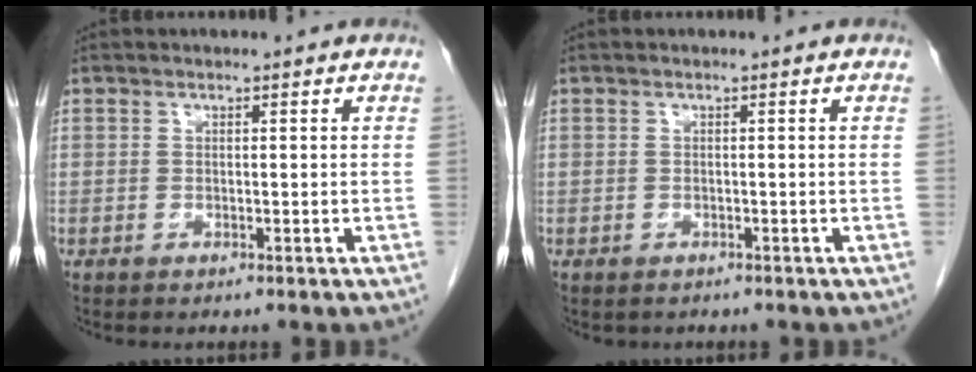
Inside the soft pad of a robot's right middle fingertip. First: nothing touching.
{"total": 0.6, "force": [-0.5, 0.4, 0.0], "torque": [-0.010, 0.002, -0.007]}